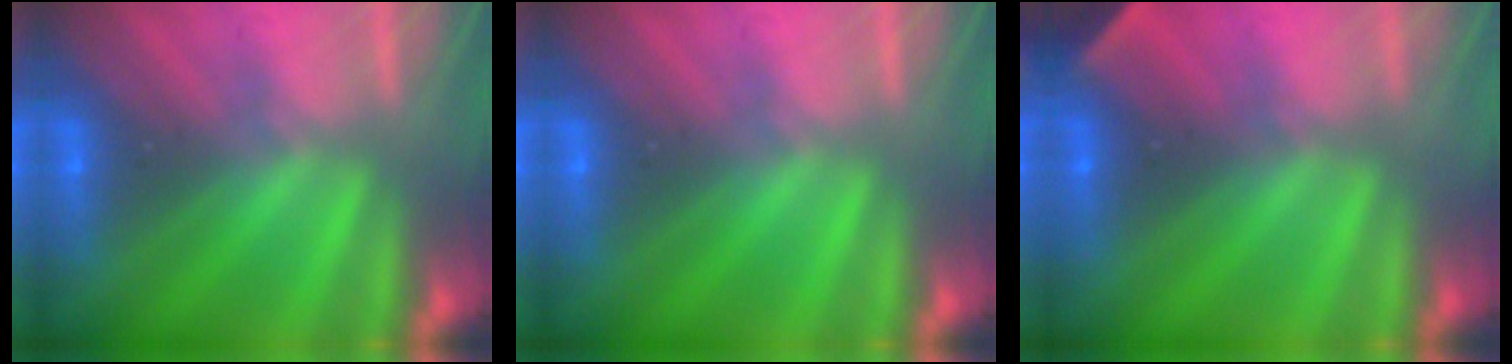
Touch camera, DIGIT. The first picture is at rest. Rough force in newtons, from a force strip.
{"total": 0.0}
{"total": 2.0}